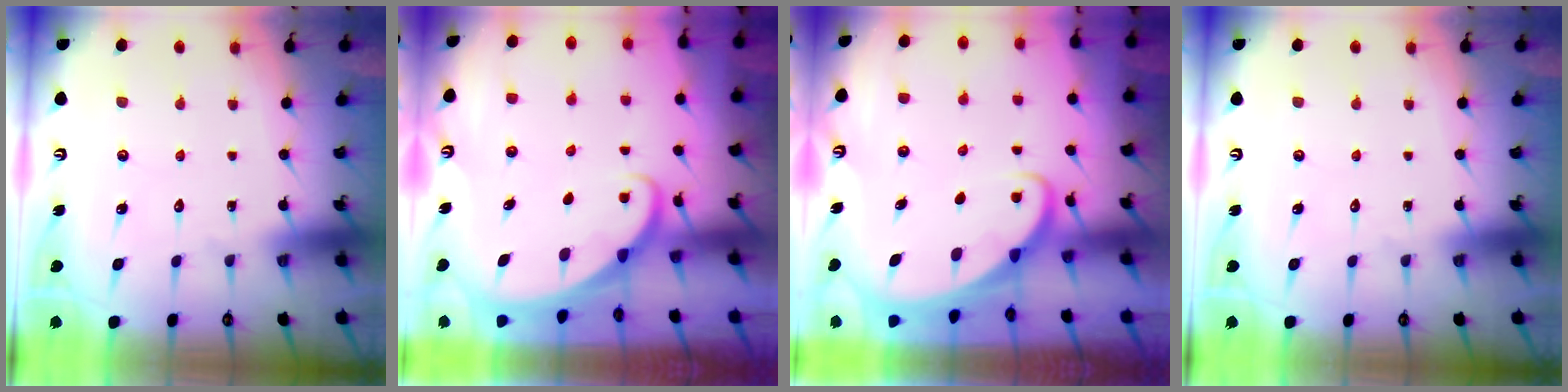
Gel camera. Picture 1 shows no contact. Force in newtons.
{"total": 1.7, "press": 1.7, "slide": 0.1}
{"total": 3.0, "press": 3.0, "slide": 0.2}
{"total": 0.0}